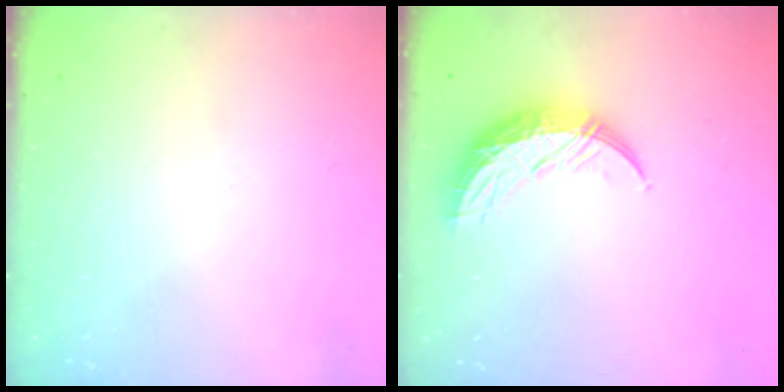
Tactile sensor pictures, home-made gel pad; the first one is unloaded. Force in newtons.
{"total": 10.5, "press": 10.5, "slide": 0.8}